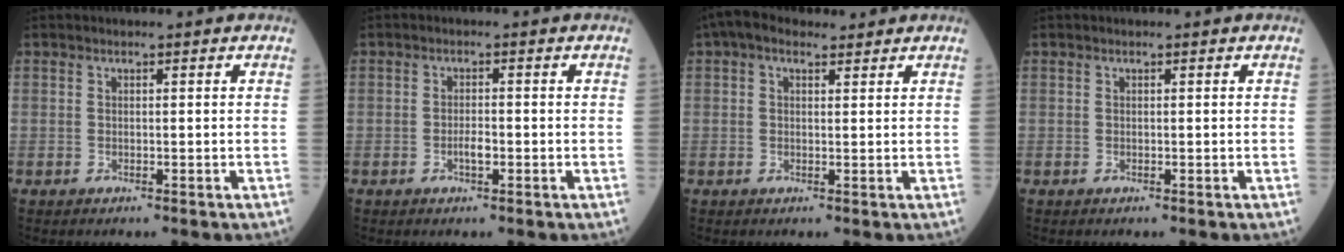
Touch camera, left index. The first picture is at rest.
{"total": 1.8, "force": [-0.6, 0.5, 1.6], "torque": [-0.030, 0.002, -0.011]}
{"total": 4.7, "force": [3.3, 2.3, 2.5], "torque": [-0.055, 0.038, 0.060]}
{"total": 0.0}